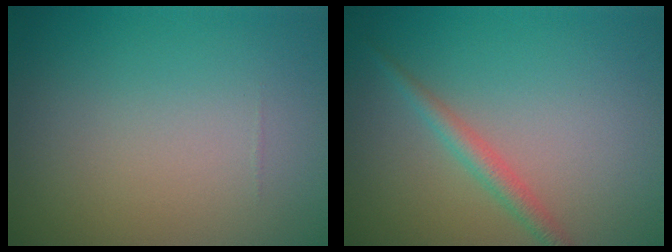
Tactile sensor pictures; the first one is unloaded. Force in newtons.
{"total": 2.0, "press": 2.0, "slide": 0.0}